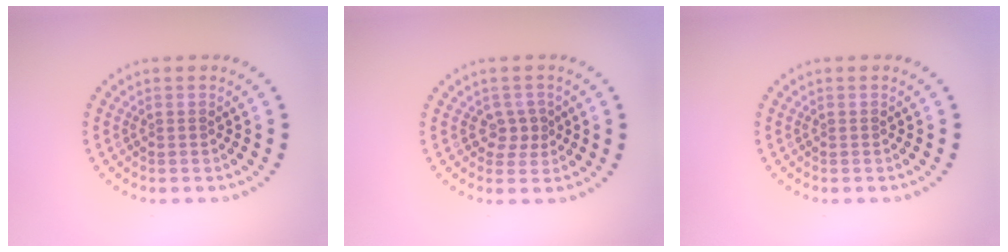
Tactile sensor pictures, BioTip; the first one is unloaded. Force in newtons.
{"total": 1.9, "press": 1.6, "slide": 0.9}
{"total": 0.0}